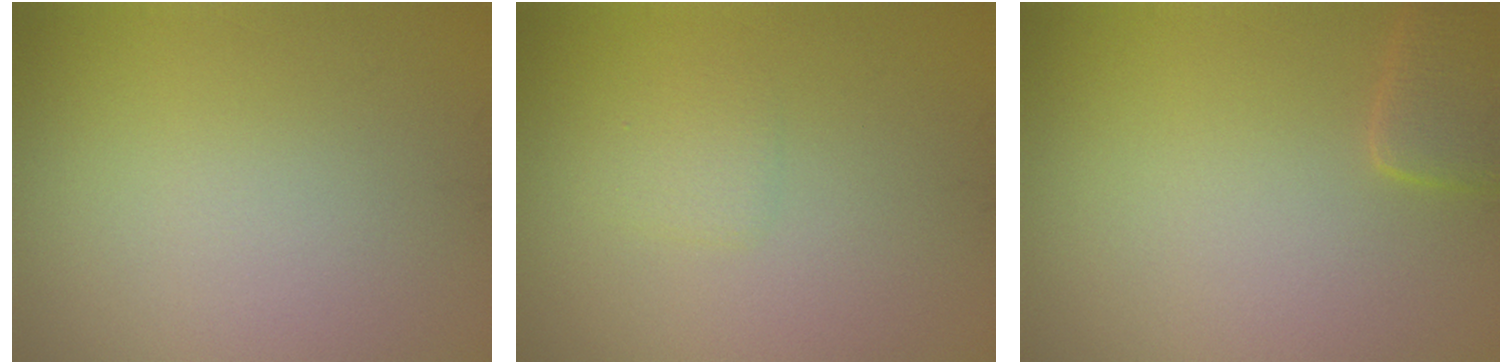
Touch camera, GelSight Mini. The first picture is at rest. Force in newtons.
{"total": 1.1, "press": 1.1, "slide": 0.1}
{"total": 2.4, "press": 2.4, "slide": 0.2}